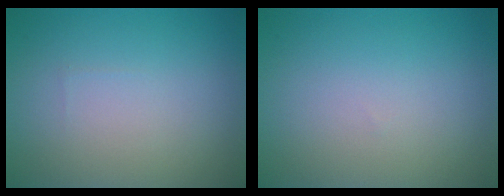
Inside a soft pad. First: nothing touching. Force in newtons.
{"total": 0.0}